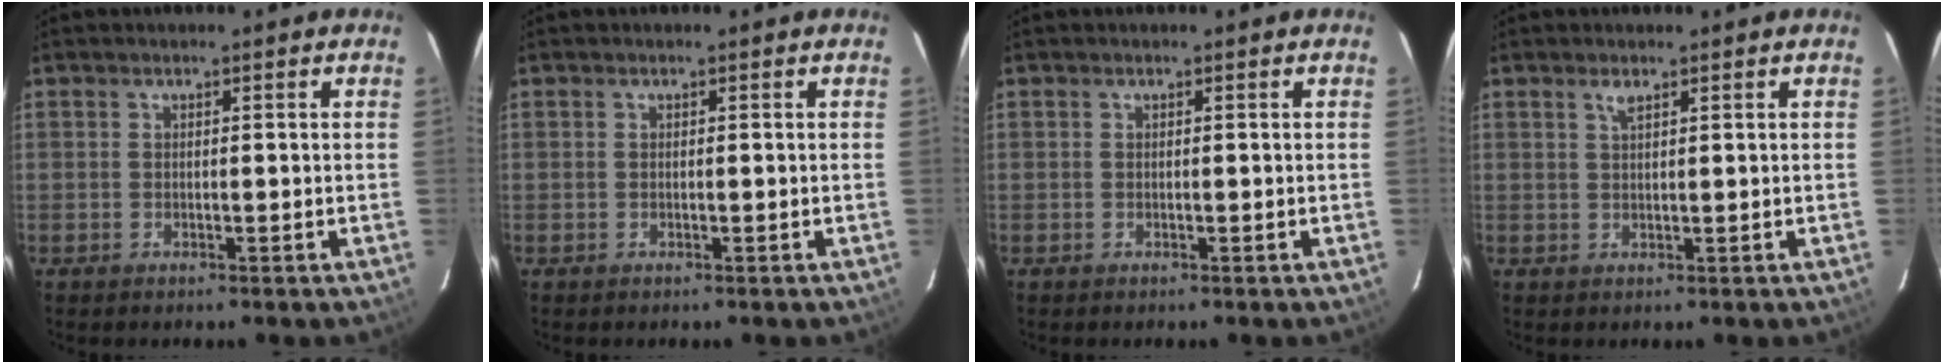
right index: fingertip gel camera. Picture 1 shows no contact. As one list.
[{"total": 0.0}, {"total": 0.0}, {"total": 1.3, "force": [0.9, 0.3, 0.9], "torque": [-0.018, 0.003, 0.017]}]